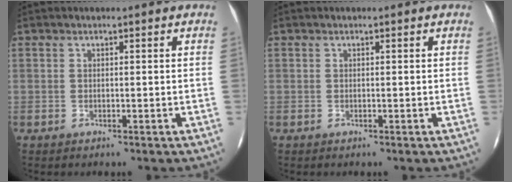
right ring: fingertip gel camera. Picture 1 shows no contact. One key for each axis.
{"total": 0.0}